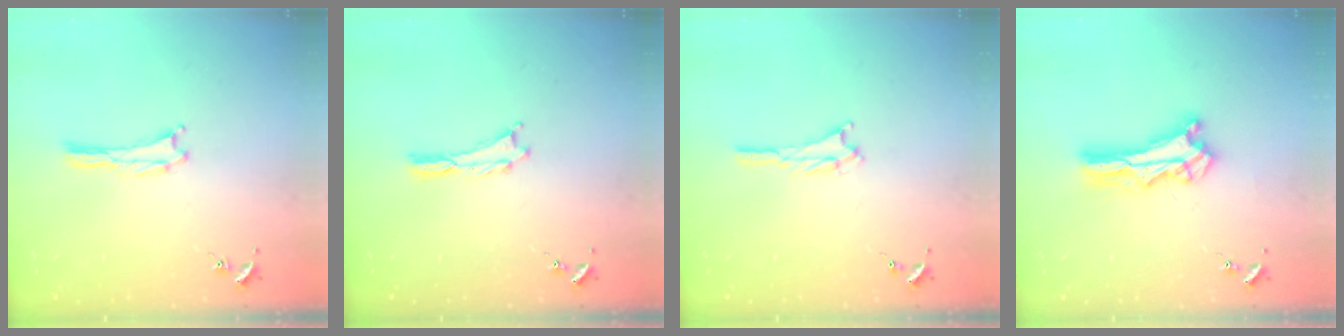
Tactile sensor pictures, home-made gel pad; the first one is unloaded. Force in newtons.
{"total": 0.0}
{"total": 1.5, "press": 1.5, "slide": 0.3}
{"total": 8.1, "press": 8.0, "slide": 0.6}